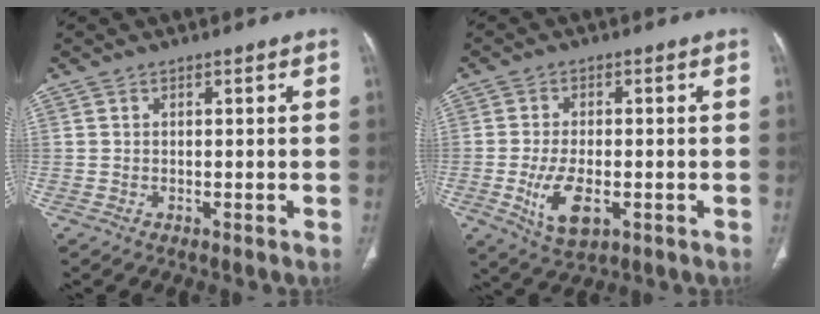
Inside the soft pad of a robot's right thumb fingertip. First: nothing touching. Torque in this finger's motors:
{"motor_torque": [-0.46, 0.35, 0.44, 0.54, 0.25]}